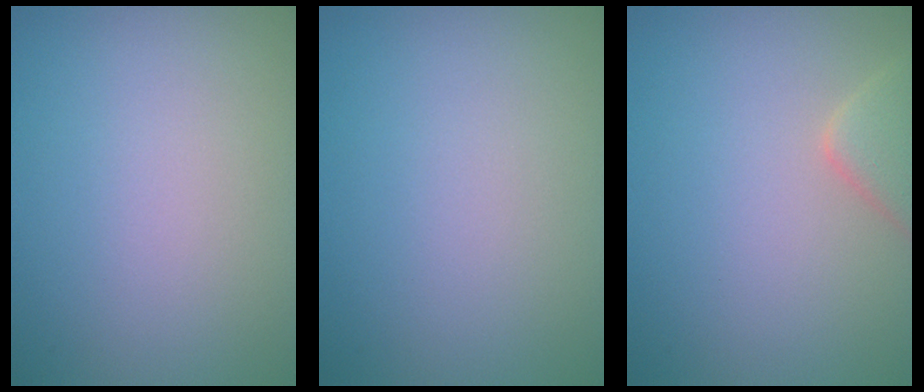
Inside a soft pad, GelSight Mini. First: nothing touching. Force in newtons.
{"total": 0.0}
{"total": 3.0, "press": 2.9, "slide": 0.3}